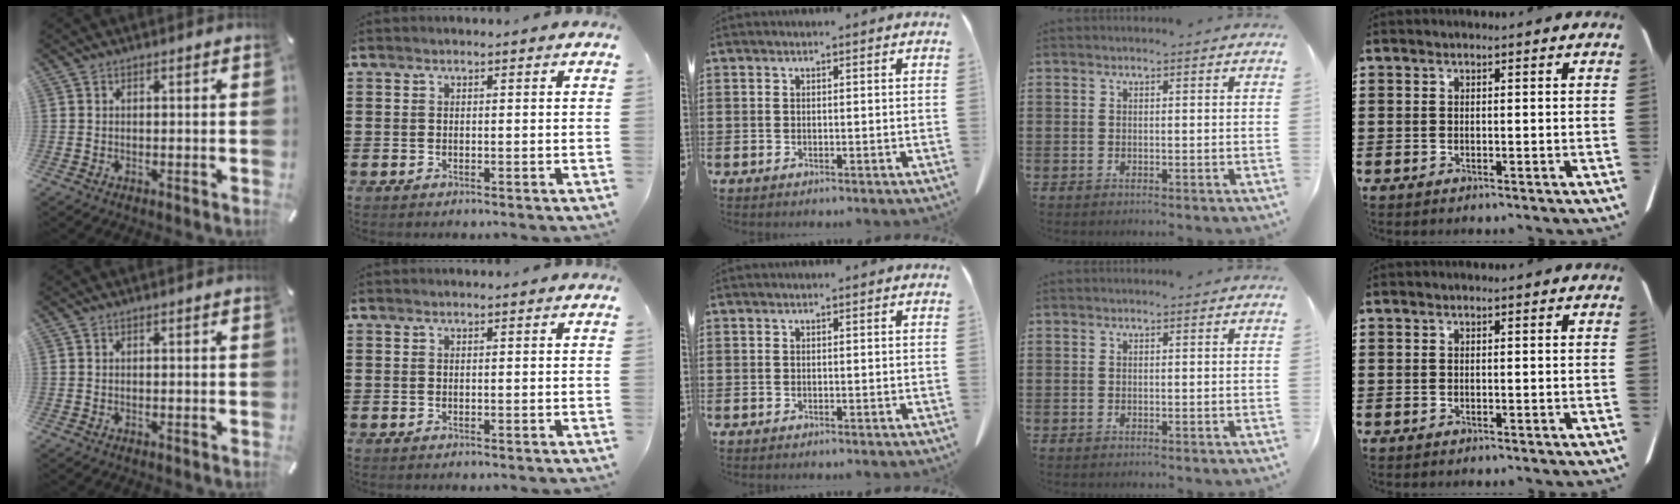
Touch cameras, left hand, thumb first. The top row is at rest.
{}